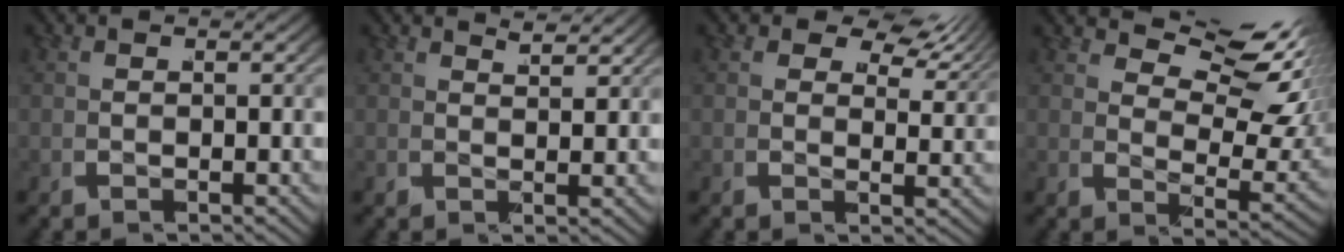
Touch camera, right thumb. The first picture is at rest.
{"total": 2.1, "force": [2.0, -0.2, 0.5], "torque": [-0.008, 0.003, 0.033]}
{"total": 3.8, "force": [2.9, 1.7, 1.8], "torque": [-0.020, 0.005, 0.037]}
{"total": 7.4, "force": [5.2, 2.7, 4.6], "torque": [-0.057, 0.014, 0.072]}